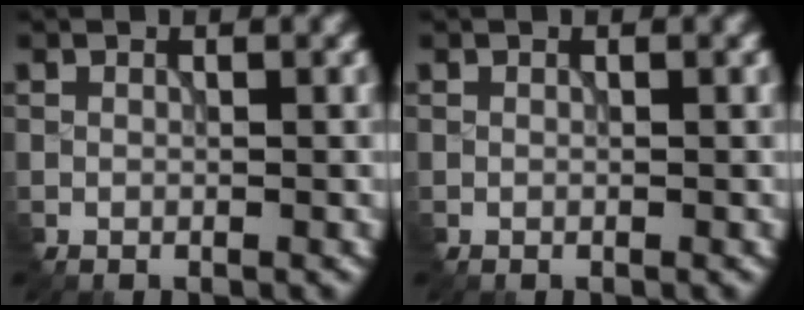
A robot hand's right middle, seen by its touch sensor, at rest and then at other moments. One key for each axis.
{"total": 0.0}